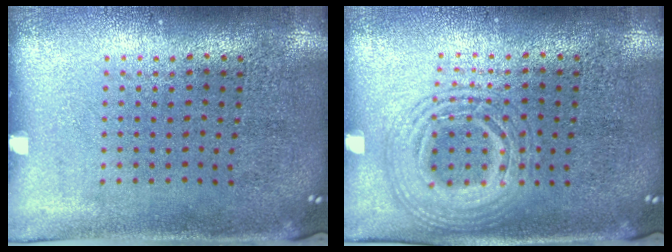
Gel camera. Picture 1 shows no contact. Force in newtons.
{"total": 2.8, "press": 2.8, "slide": 0.4}